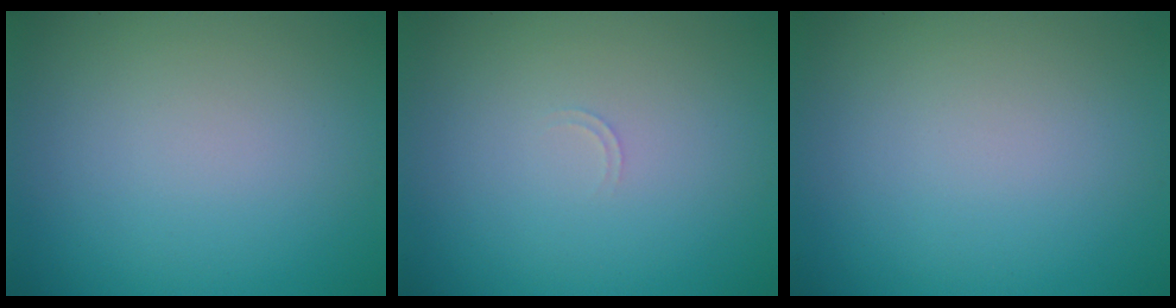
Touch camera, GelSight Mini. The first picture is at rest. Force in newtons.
{"total": 0.6, "press": 0.6, "slide": 0.2}
{"total": 0.0}